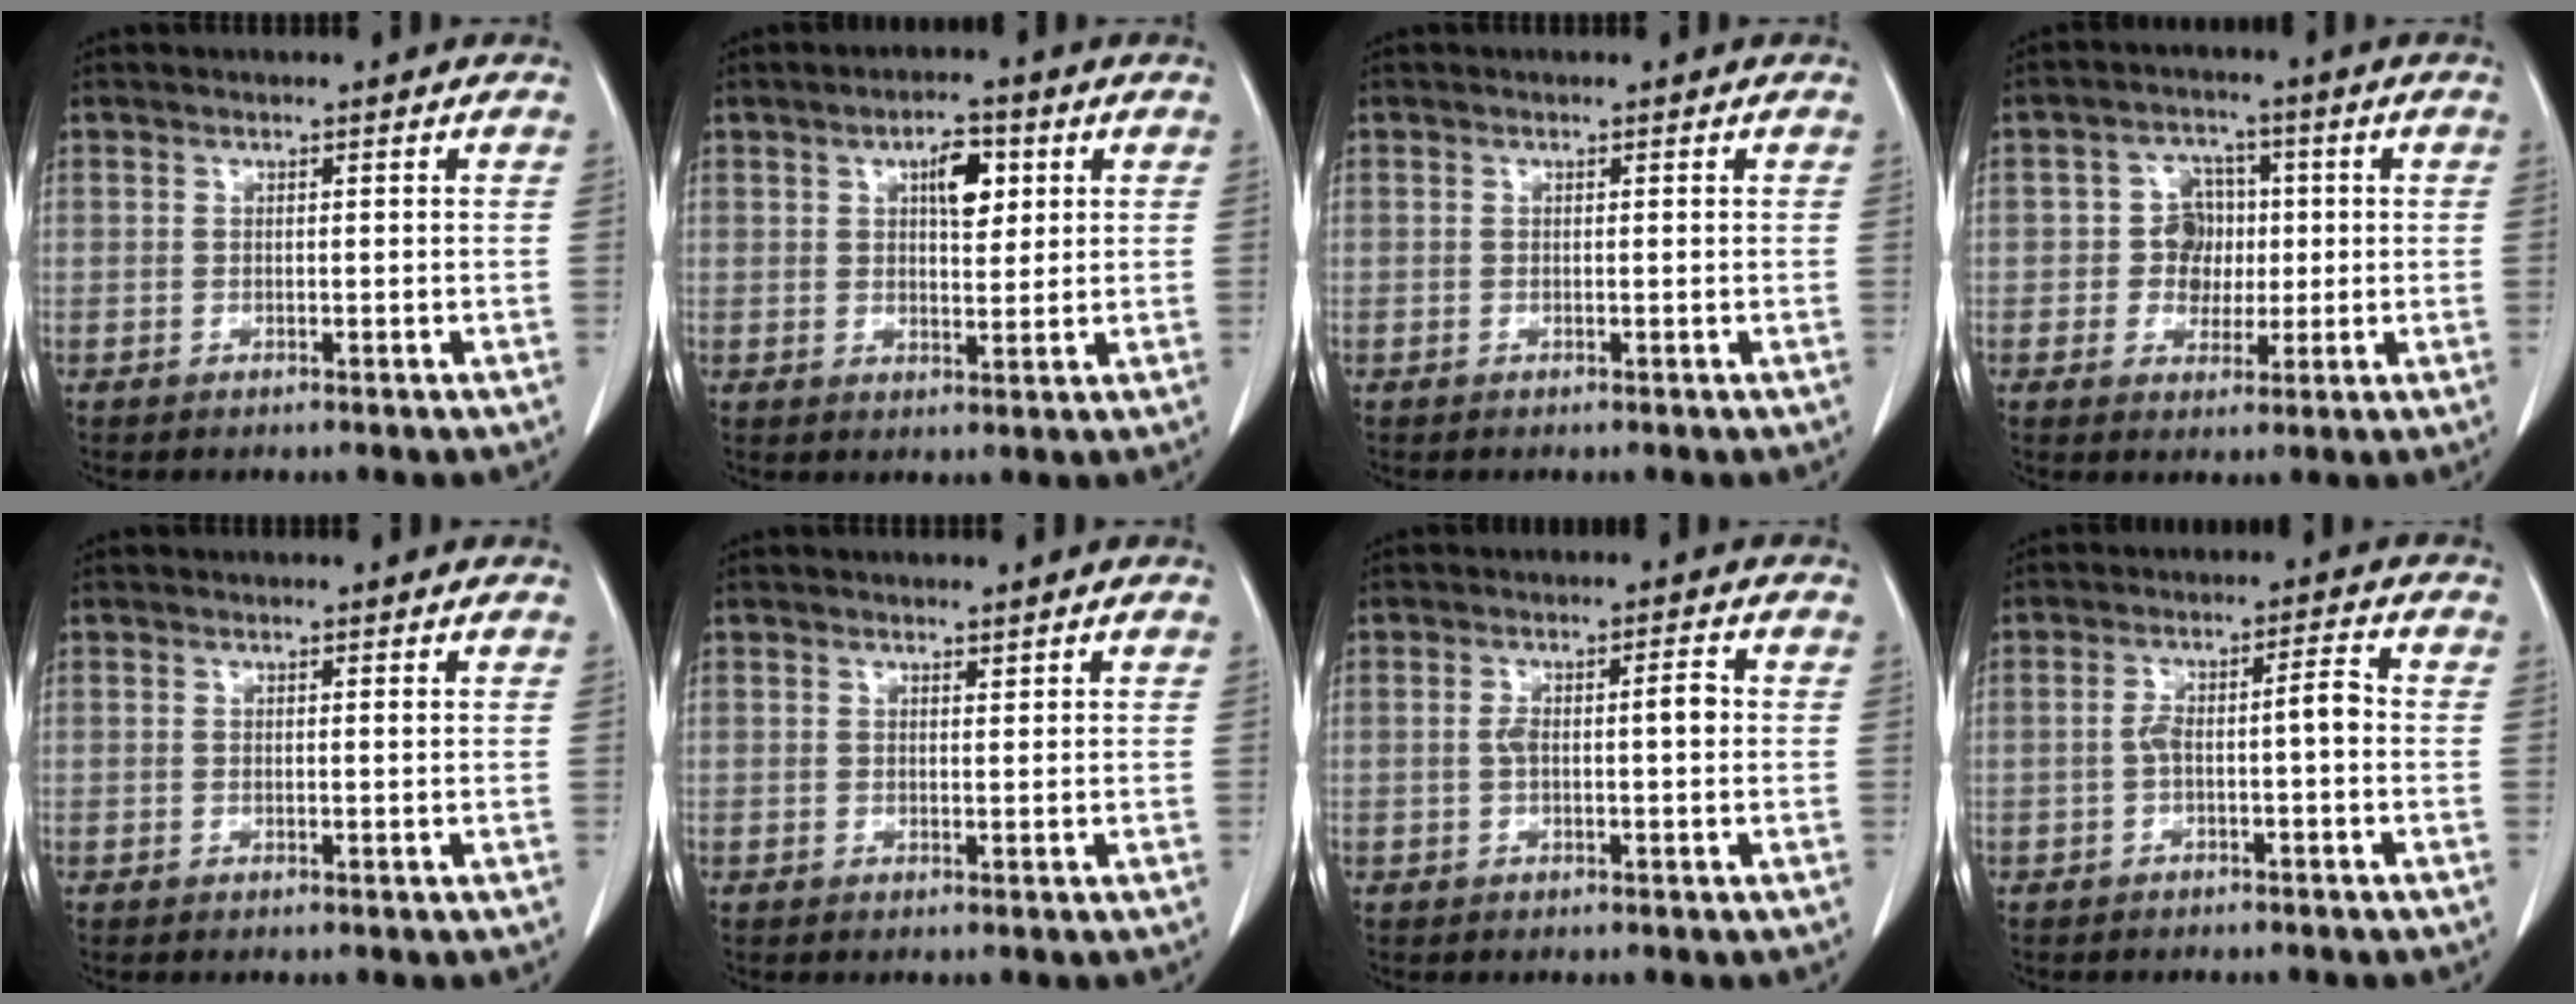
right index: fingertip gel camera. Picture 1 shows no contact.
{"total": 5.5, "force": [2.0, 2.2, 4.5], "torque": [-0.073, 0.006, 0.033]}
{"total": 0.0}
{"total": 5.7, "force": [0.1, 5.3, 2.2], "torque": [-0.032, 0.020, 0.004]}
{"total": 0.6, "force": [0.3, 0.1, 0.5], "torque": [-0.010, -0.003, 0.004]}
{"total": 0.5, "force": [0.5, 0.1, 0.2], "torque": [-0.007, -0.006, 0.008]}
{"total": 4.3, "force": [0.1, 1.1, 4.2], "torque": [-0.079, 0.019, 0.004]}
{"total": 4.8, "force": [-1.0, 1.0, 4.6], "torque": [-0.084, 0.025, -0.013]}